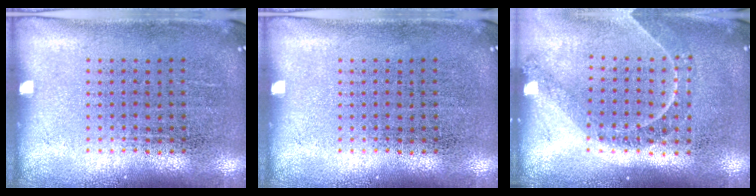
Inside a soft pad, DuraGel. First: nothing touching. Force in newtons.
{"total": 0.0}
{"total": 1.2, "press": 1.2, "slide": 0.4}